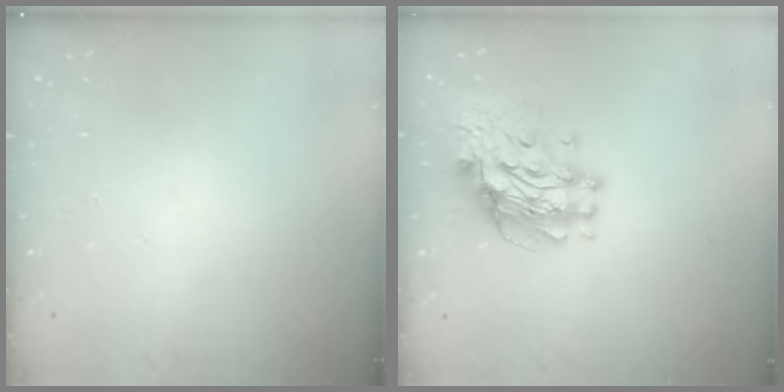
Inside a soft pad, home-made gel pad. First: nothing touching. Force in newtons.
{"total": 11.7, "press": 11.7, "slide": 1.1}